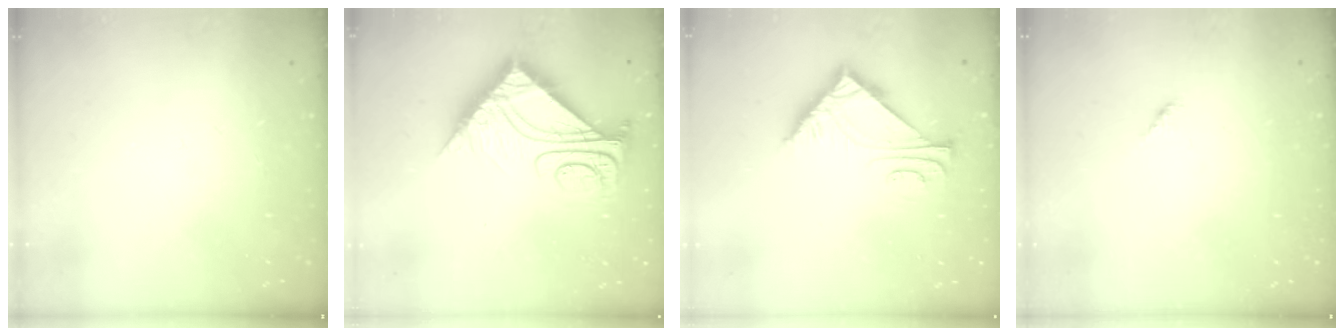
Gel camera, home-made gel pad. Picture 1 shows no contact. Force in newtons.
{"total": 13.0, "press": 13.0, "slide": 1.0}
{"total": 6.4, "press": 6.4, "slide": 0.1}
{"total": 1.5, "press": 1.4, "slide": 0.4}